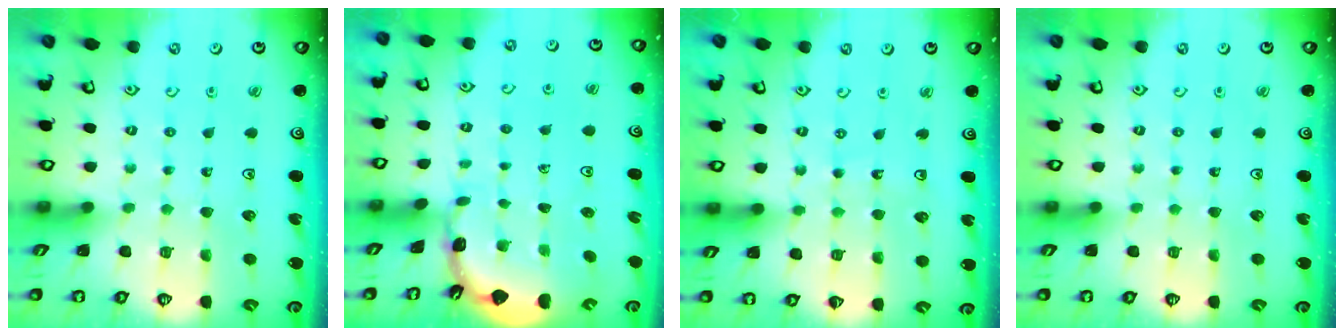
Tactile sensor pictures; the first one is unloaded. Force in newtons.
{"total": 1.6, "press": 1.6, "slide": 0.1}
{"total": 5.5, "press": 4.9, "slide": 2.4}
{"total": 0.0}